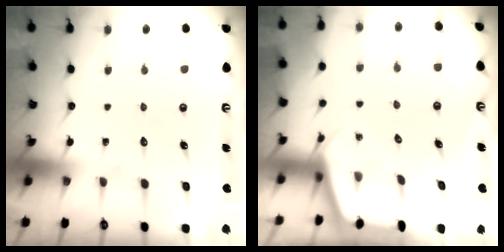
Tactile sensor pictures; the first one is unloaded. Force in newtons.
{"total": 2.5, "press": 2.5, "slide": 0.3}